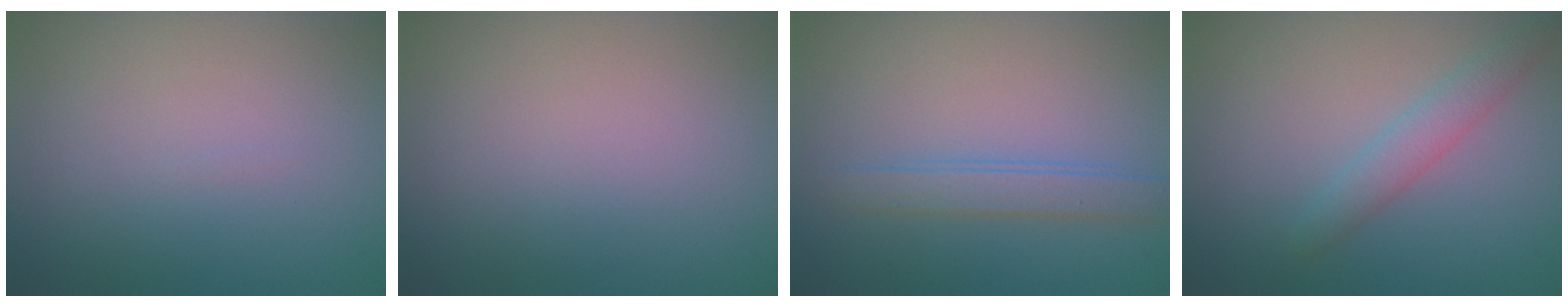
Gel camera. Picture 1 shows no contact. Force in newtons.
{"total": 0.0}
{"total": 2.2, "press": 2.2, "slide": 0.1}
{"total": 2.4, "press": 2.4, "slide": 0.2}